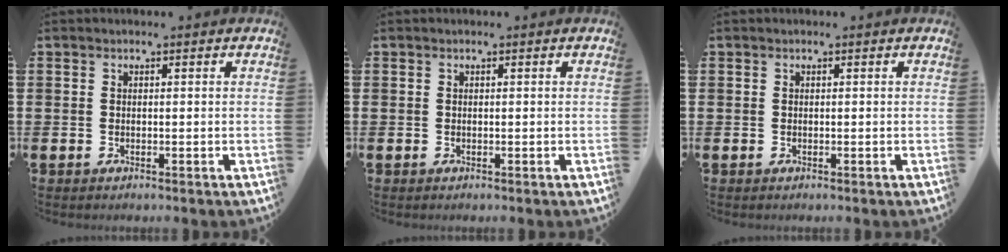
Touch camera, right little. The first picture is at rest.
{"total": 0.0}
{"total": 0.0}